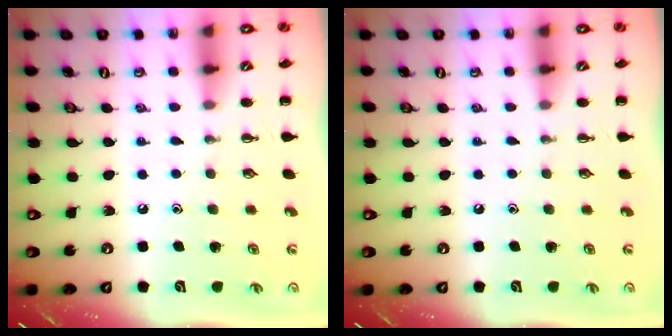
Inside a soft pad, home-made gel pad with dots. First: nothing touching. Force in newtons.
{"total": 0.0}